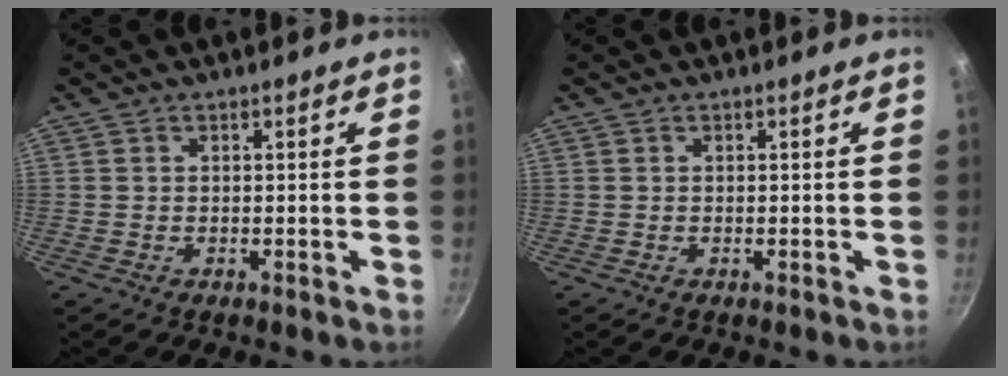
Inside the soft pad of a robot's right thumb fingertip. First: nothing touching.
{"total": 0.0}